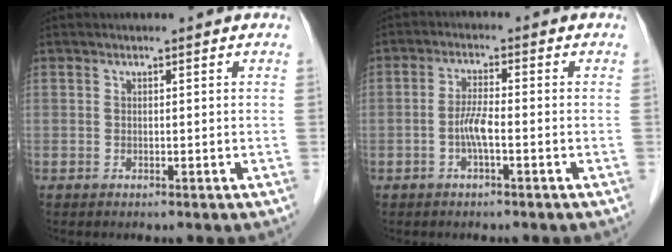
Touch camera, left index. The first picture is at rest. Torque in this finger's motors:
{"motor_torque": [0.41, -0.04, 0.14, 0.06]}